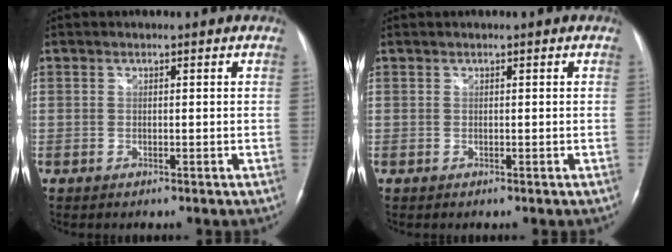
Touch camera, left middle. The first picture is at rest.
{"total": 0.0}